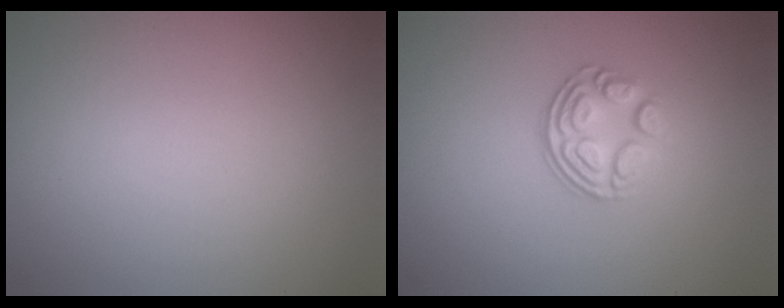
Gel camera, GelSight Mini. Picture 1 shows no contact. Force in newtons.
{"total": 3.5, "press": 2.5, "slide": 2.5}